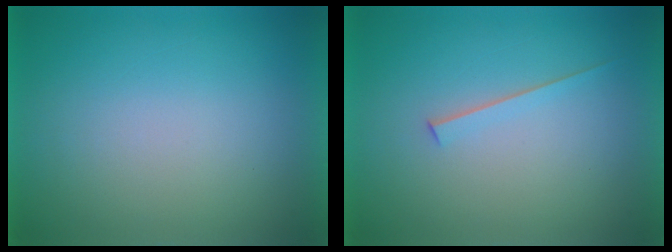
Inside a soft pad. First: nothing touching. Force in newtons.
{"total": 1.6}